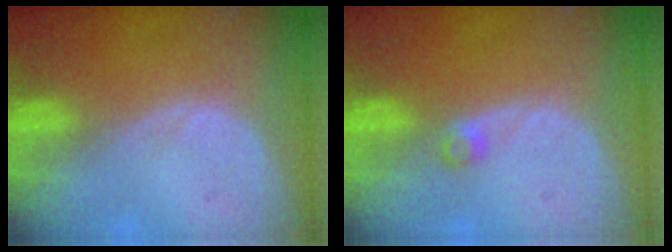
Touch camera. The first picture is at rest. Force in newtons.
{"total": 1.6, "press": 1.4, "slide": 0.8}